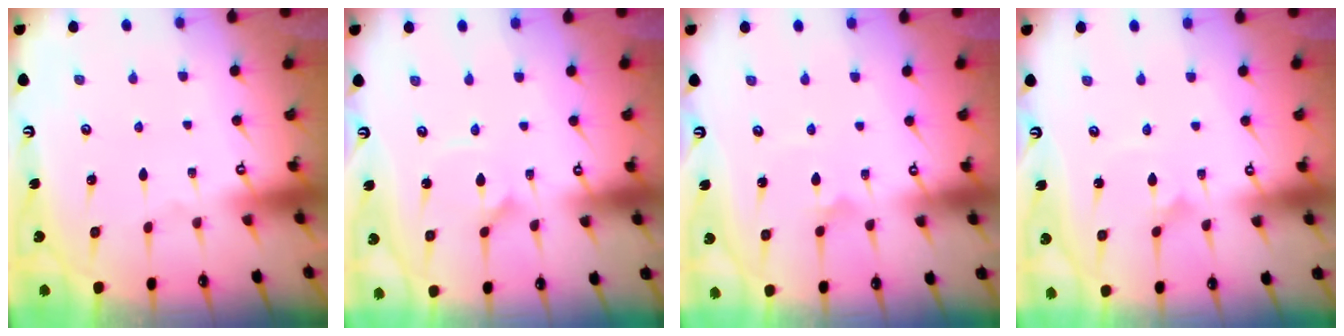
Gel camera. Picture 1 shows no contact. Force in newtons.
{"total": 2.9, "press": 2.9, "slide": 0.1}
{"total": 2.7, "press": 2.7, "slide": 0.5}
{"total": 1.4, "press": 1.4, "slide": 0.1}